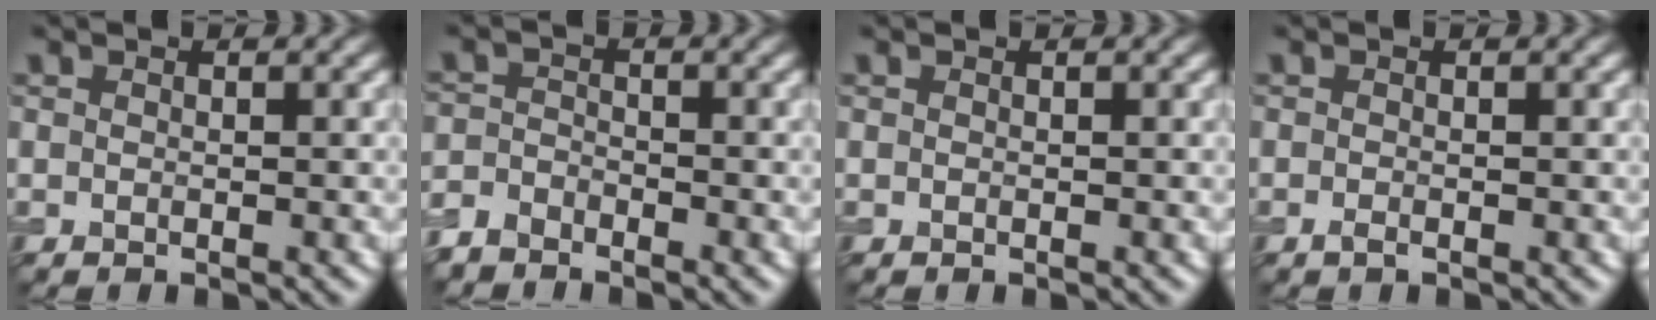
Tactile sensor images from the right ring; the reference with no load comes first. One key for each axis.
{"total": 2.4, "fx": -2.2, "fy": 0.9, "fz": 0.3, "tx": -0.006, "ty": 0.000, "tz": -0.054}
{"total": 0.0}
{"total": 0.6, "fx": -0.3, "fy": 0.1, "fz": 0.5, "tx": -0.009, "ty": -0.002, "tz": -0.005}